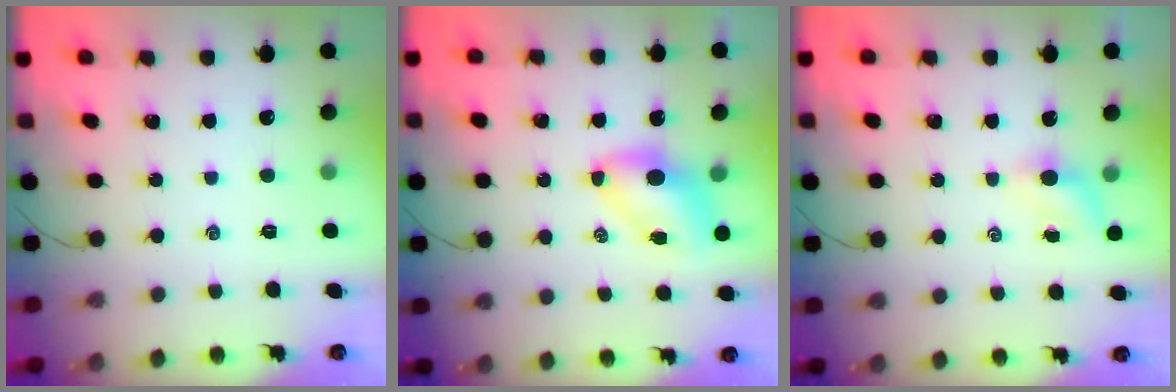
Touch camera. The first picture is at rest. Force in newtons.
{"total": 6.9, "press": 6.8, "slide": 0.9}
{"total": 3.0, "press": 2.8, "slide": 1.0}